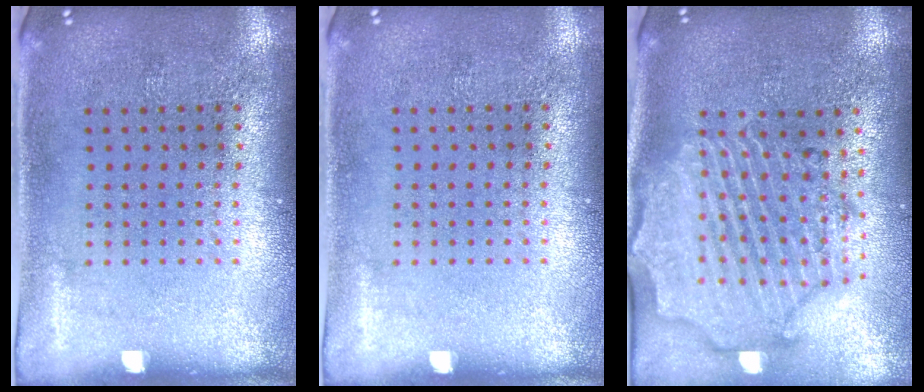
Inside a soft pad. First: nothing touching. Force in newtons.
{"total": 0.0}
{"total": 3.0, "press": 2.6, "slide": 1.5}